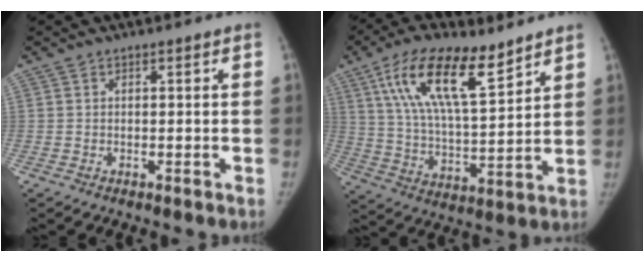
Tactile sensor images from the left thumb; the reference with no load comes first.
{"total": 17.0, "force": [10.0, 6.1, 12.4], "torque": [-0.197, -0.044, 0.185]}